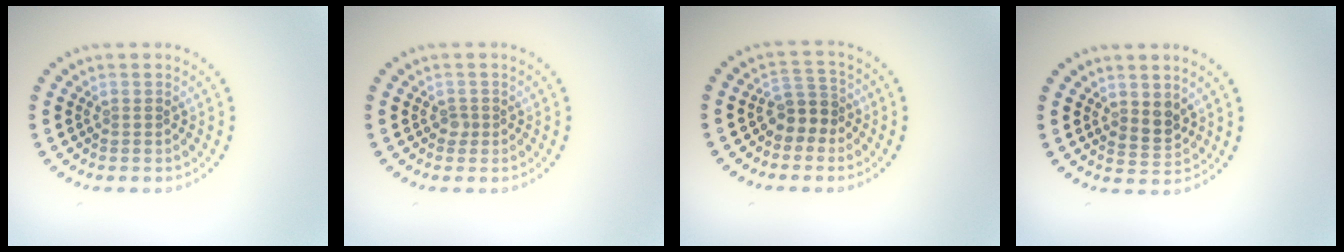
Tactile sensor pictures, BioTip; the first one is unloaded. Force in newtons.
{"total": 0.7, "press": 0.6, "slide": 0.5}
{"total": 2.3, "press": 1.9, "slide": 1.3}
{"total": 1.9, "press": 1.7, "slide": 1.0}